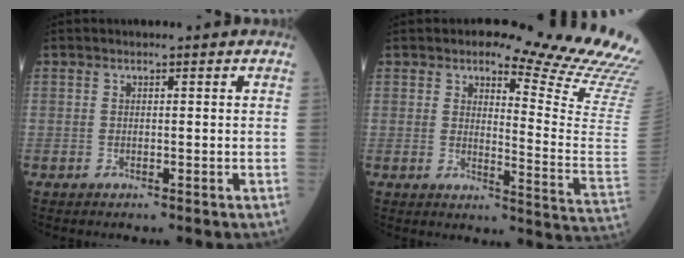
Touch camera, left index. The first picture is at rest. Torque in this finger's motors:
{"motor_torque": [1.02, -1.12, 0.29, 0.02]}